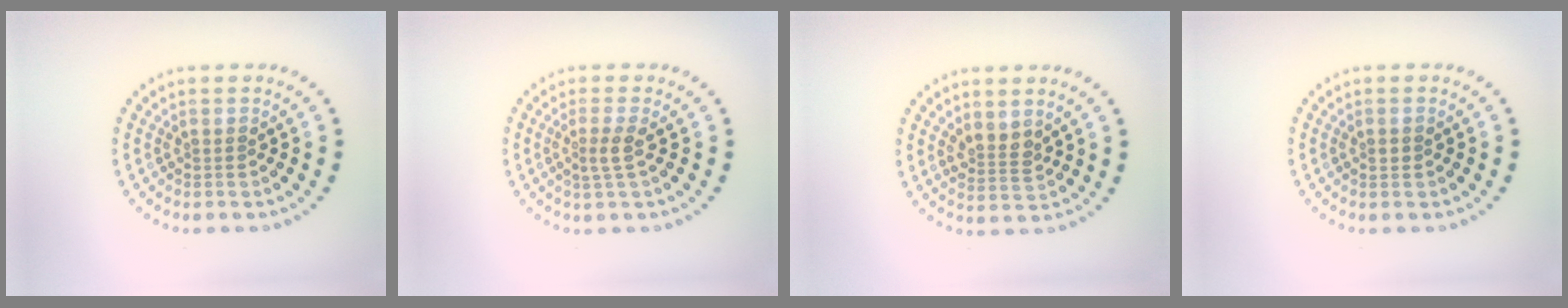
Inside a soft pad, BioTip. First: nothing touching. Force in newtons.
{"total": 1.7, "press": 1.4, "slide": 1.0}
{"total": 2.0, "press": 1.7, "slide": 1.2}
{"total": 0.8, "press": 0.8, "slide": 0.1}